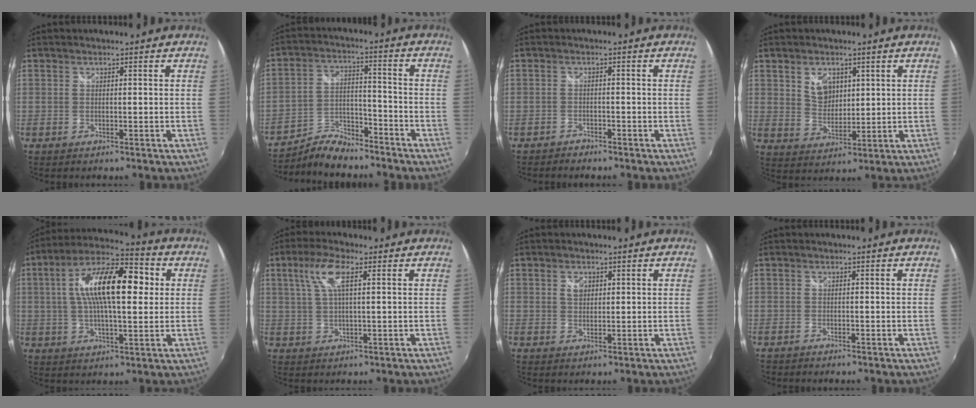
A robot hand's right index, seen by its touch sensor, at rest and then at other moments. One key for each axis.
{"total": 8.7, "fx": -7.9, "fy": 2.9, "fz": 2.3, "tx": -0.062, "ty": 0.017, "tz": -0.138}
{"total": 2.1, "fx": -2.0, "fy": 0.7, "fz": 0.0, "tx": -0.008, "ty": -0.005, "tz": -0.036}
{"total": 5.8, "fx": 2.5, "fy": 4.1, "fz": 3.3, "tx": -0.051, "ty": 0.003, "tz": 0.051}
{"total": 16.9, "fx": 3.0, "fy": 6.1, "fz": 15.4, "tx": -0.276, "ty": 0.025, "tz": 0.039}
{"total": 6.4, "fx": 2.5, "fy": 1.6, "fz": 5.7, "tx": -0.115, "ty": 0.009, "tz": 0.050}
{"total": 2.3, "fx": 0.9, "fy": 1.7, "fz": 1.2, "tx": -0.017, "ty": 0.003, "tz": 0.016}
{"total": 0.8, "fx": -0.6, "fy": 0.5, "fz": -0.3, "tx": 0.002, "ty": 0.000, "tz": -0.011}